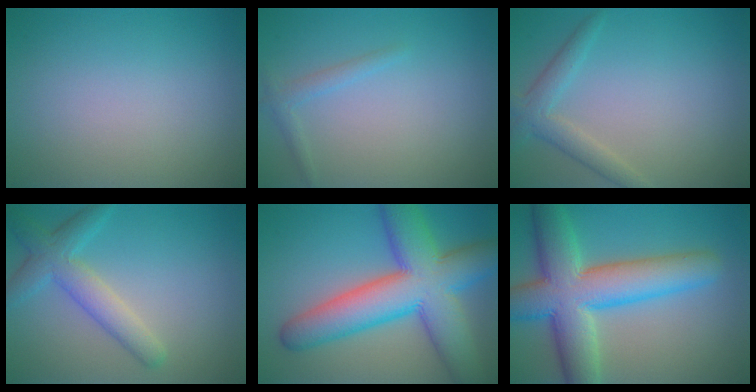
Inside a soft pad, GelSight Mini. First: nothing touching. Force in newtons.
{"total": 1.3, "press": 1.3, "slide": 0.1}
{"total": 2.6, "press": 2.5, "slide": 0.1}
{"total": 4.0, "press": 4.0, "slide": 0.2}
{"total": 11.9, "press": 11.9, "slide": 0.6}
{"total": 10.5, "press": 10.5, "slide": 0.5}